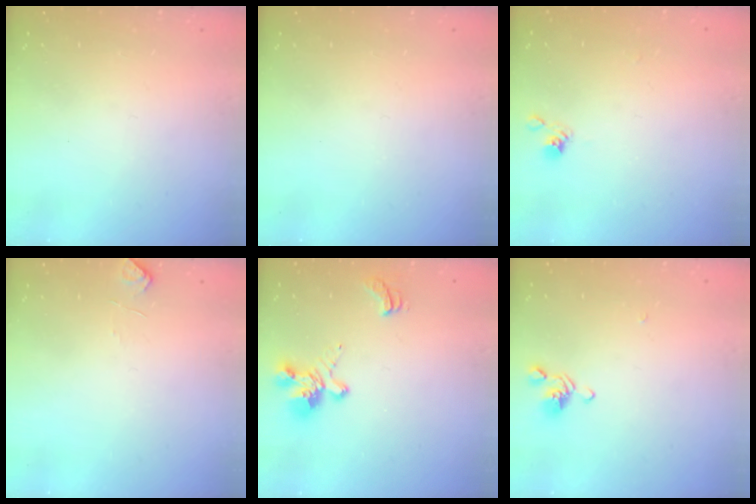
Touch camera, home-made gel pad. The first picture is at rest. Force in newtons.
{"total": 0.0}
{"total": 3.6, "press": 3.6, "slide": 0.6}
{"total": 2.9, "press": 2.8, "slide": 0.6}
{"total": 2.4, "press": 1.6, "slide": 1.8}
{"total": 2.9, "press": 2.8, "slide": 0.6}